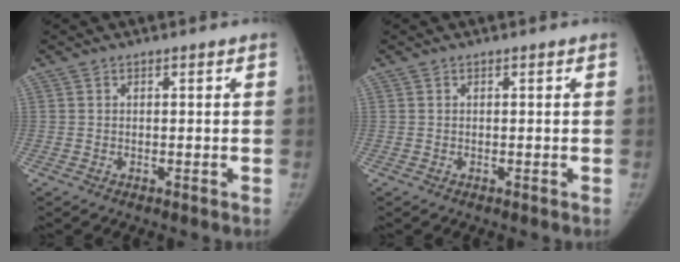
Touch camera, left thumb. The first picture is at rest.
{"total": 0.0}